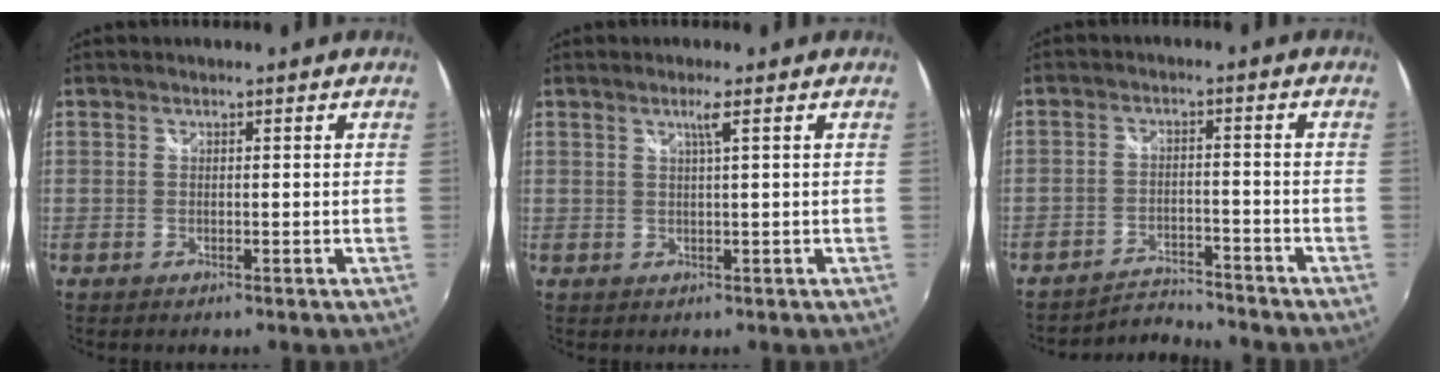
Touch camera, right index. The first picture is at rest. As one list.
[{"total": 1.9, "force": [0.8, -0.7, 1.5], "torque": [-0.028, -0.003, 0.015]}, {"total": 5.9, "force": [-5.8, 0.4, -0.1], "torque": [-0.023, 0.012, -0.100]}]